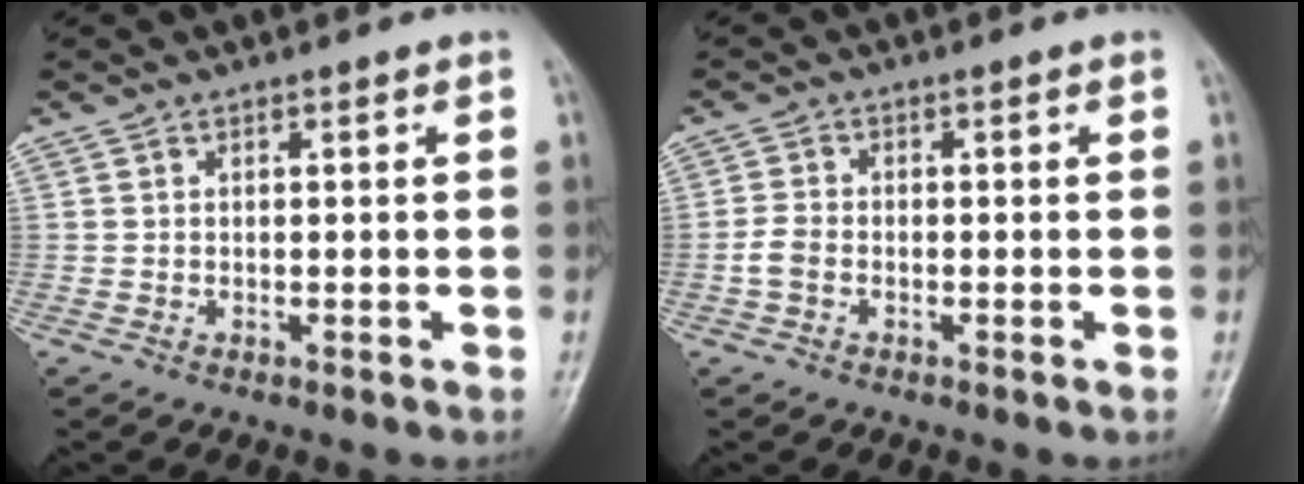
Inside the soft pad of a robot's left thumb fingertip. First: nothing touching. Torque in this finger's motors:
{"motor_torque": [0.05, -0.07, 0.39, 0.20, 0.01]}